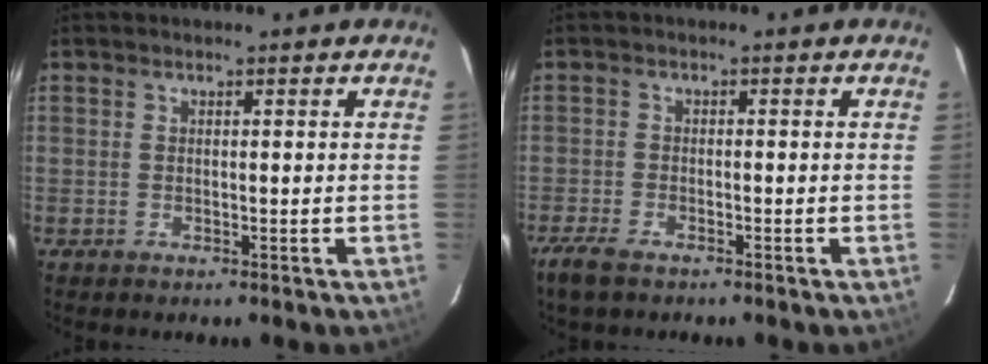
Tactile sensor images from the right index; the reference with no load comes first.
{"total": 4.5, "force": [-3.4, 1.7, 2.4], "torque": [-0.070, -0.011, -0.070]}